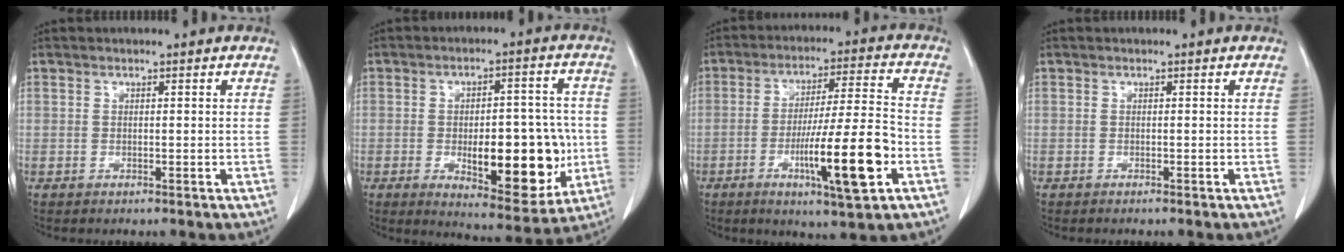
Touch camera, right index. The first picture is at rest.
{"total": 14.6, "force": [-2.9, 5.6, 13.2], "torque": [-0.175, 0.008, -0.027]}
{"total": 13.9, "force": [-5.0, 0.4, 13.0], "torque": [-0.218, -0.007, -0.076]}
{"total": 0.8, "force": [-0.7, -0.1, 0.4], "torque": [-0.001, 0.001, -0.010]}